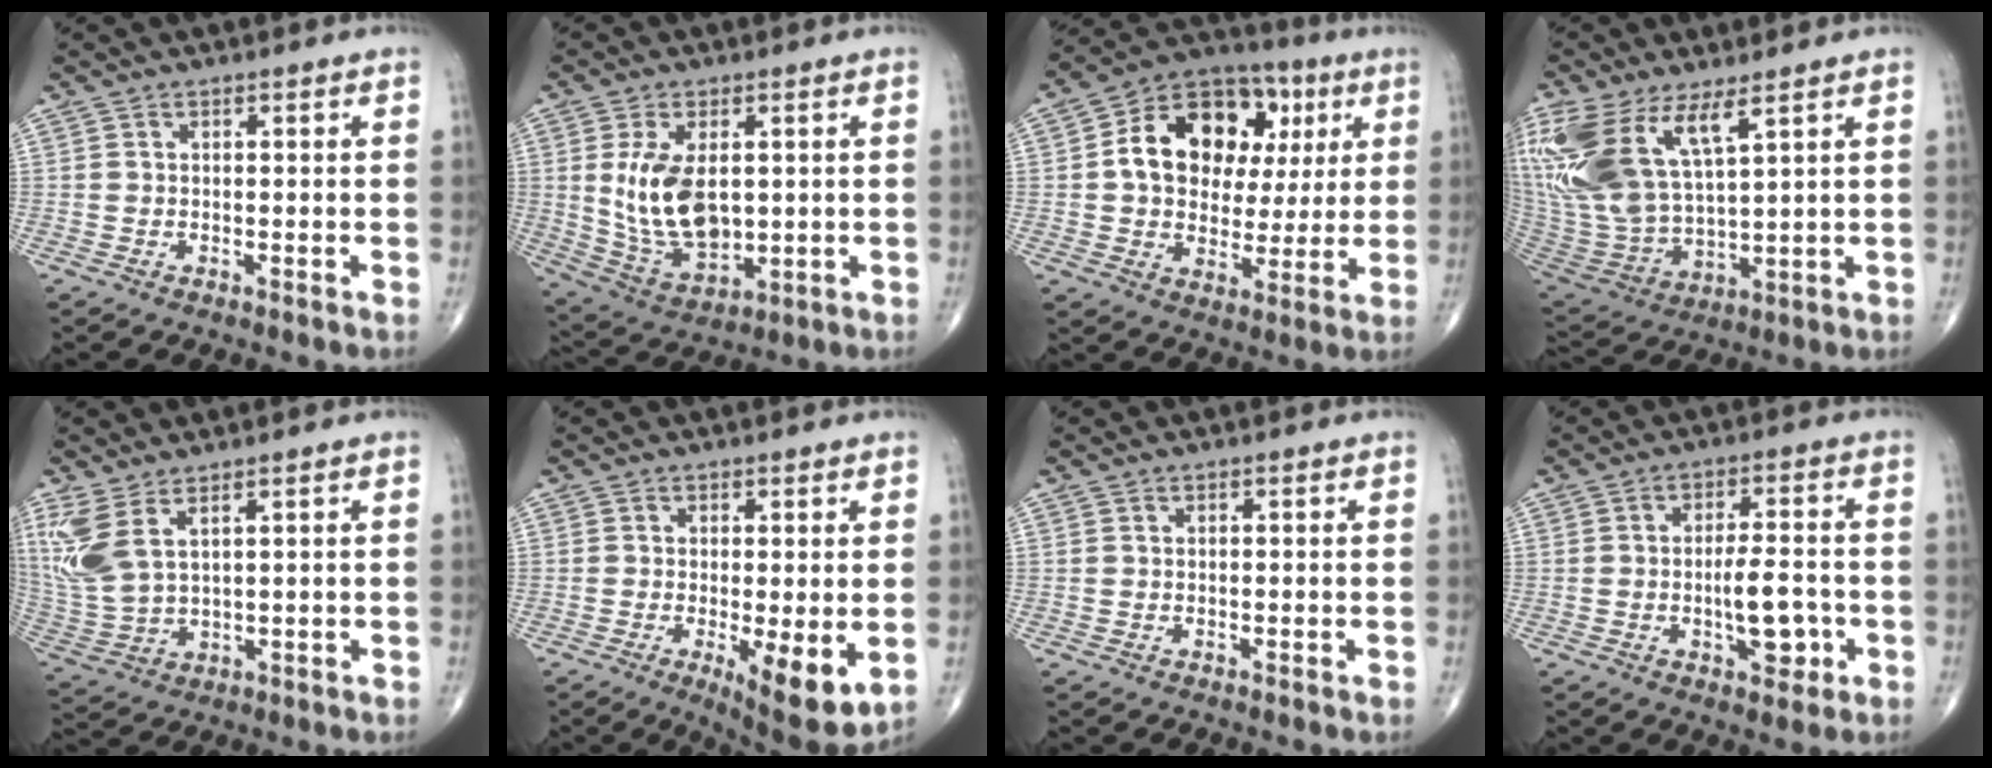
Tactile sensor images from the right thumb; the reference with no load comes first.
{"total": 13.0, "force": [1.4, 7.5, 10.6], "torque": [-0.185, -0.015, 0.044]}
{"total": 18.7, "force": [4.1, 13.5, 12.2], "torque": [-0.154, 0.018, 0.064]}
{"total": 19.9, "force": [9.6, 8.3, 15.3], "torque": [-0.352, -0.035, 0.208]}
{"total": 9.6, "force": [4.5, 3.9, 7.5], "torque": [-0.190, -0.016, 0.109]}
{"total": 9.1, "force": [-1.9, 2.8, 8.4], "torque": [-0.122, -0.026, -0.024]}
{"total": 0.0}
{"total": 7.7, "force": [-2.0, 3.2, 6.7], "torque": [-0.092, 0.012, -0.026]}